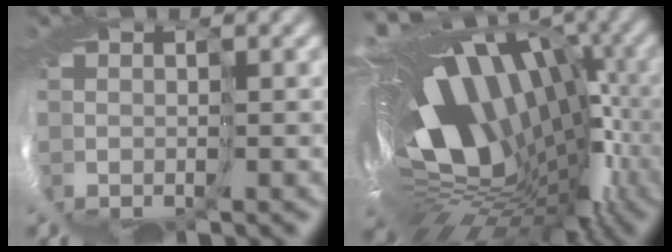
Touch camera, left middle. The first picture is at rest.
{"total": 16.5, "force": [0.2, 10.2, 13.0], "torque": [-0.198, -0.021, 0.006]}